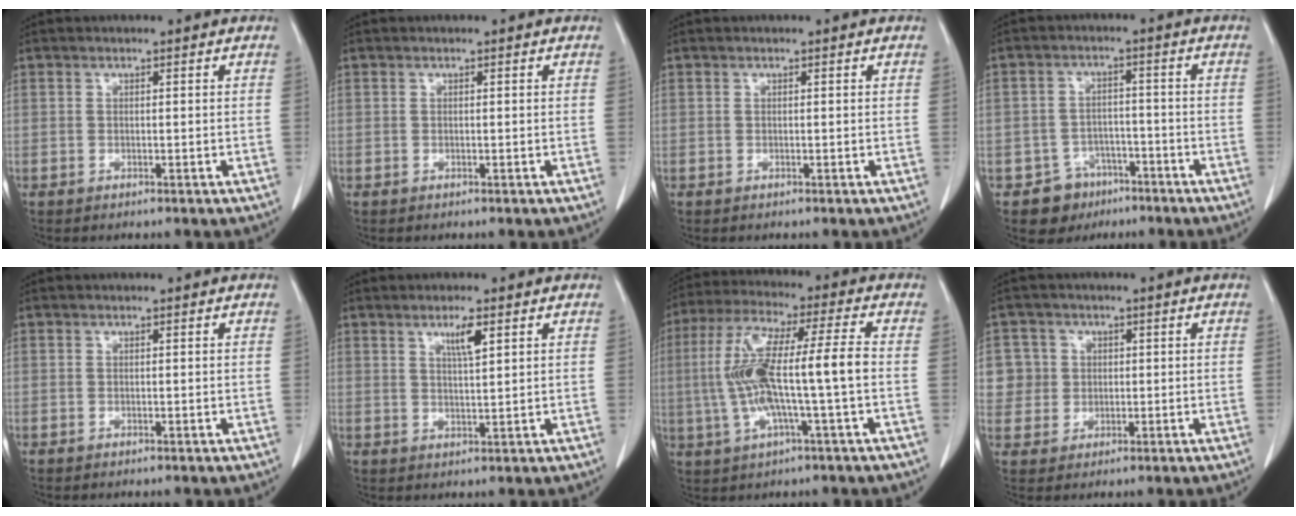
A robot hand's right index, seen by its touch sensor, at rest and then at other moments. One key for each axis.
{"total": 0.0}
{"total": 0.0}
{"total": 6.0, "fx": -3.6, "fy": 4.8, "fz": 0.3, "tx": 0.001, "ty": 0.012, "tz": -0.051}
{"total": 0.0}
{"total": 3.4, "fx": 1.8, "fy": 0.2, "fz": 2.9, "tx": -0.053, "ty": -0.004, "tz": 0.033}
{"total": 13.7, "fx": -1.1, "fy": 0.9, "fz": 13.6, "tx": -0.275, "ty": 0.021, "tz": -0.024}
{"total": 6.1, "fx": 1.2, "fy": 6.0, "fz": 0.3, "tx": -0.001, "ty": 0.017, "tz": 0.026}